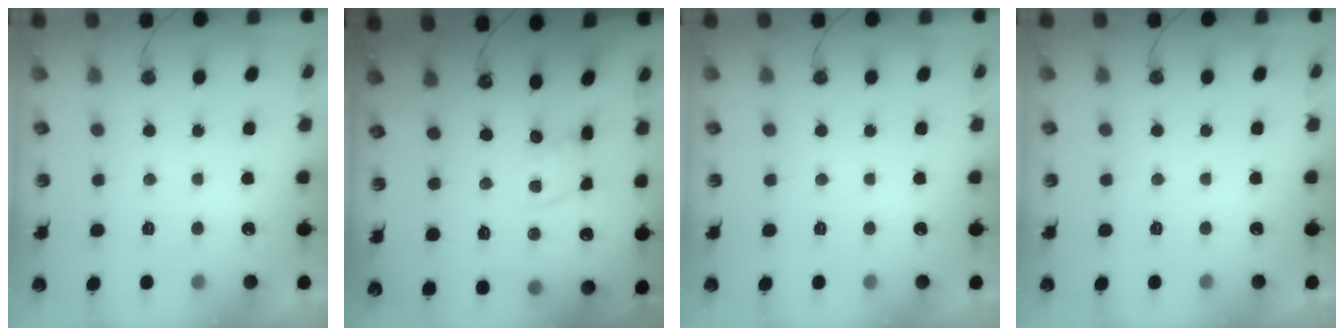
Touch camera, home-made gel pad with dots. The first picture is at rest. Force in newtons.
{"total": 7.2, "press": 7.2, "slide": 0.5}
{"total": 0.0}
{"total": 0.0}